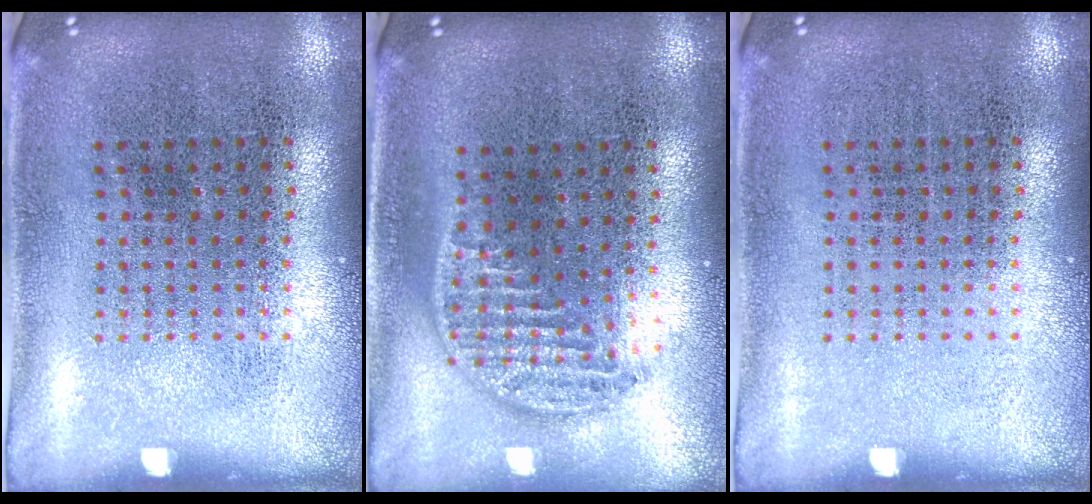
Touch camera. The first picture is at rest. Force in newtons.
{"total": 1.3, "press": 1.1, "slide": 0.7}
{"total": 0.0}